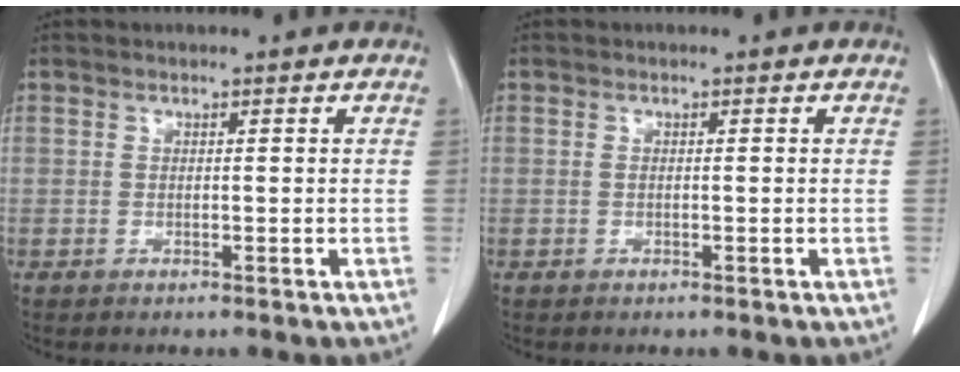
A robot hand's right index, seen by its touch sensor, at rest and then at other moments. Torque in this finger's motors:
{"motor_torque": [-0.19, 0.00, -0.03, -0.01]}